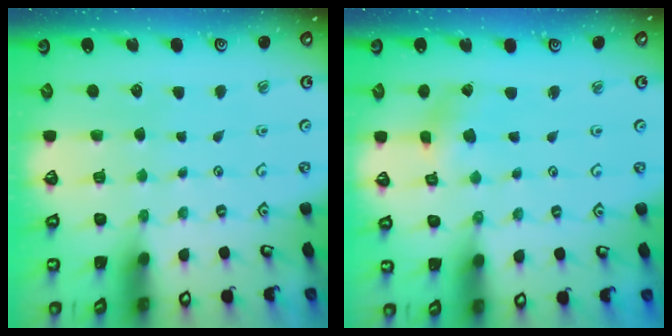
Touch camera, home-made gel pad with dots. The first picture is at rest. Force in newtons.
{"total": 1.6, "press": 1.5, "slide": 0.4}